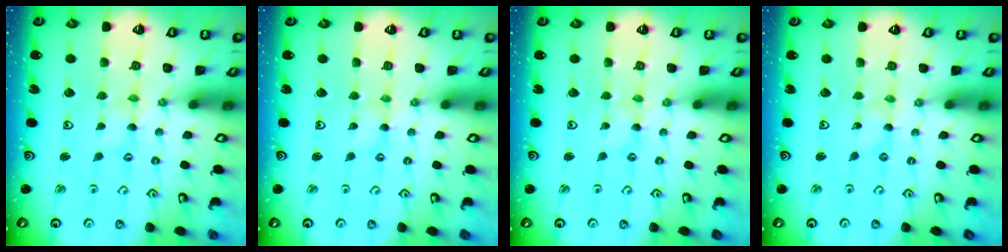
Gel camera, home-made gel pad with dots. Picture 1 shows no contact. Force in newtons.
{"total": 0.0}
{"total": 0.0}
{"total": 0.0}